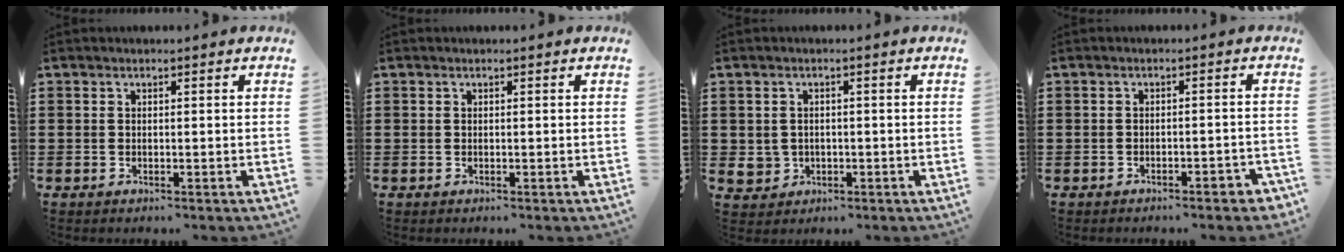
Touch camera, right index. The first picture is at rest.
{"total": 0.0}
{"total": 2.2, "force": [-0.1, 2.1, 0.6], "torque": [-0.023, 0.006, -0.004]}
{"total": 1.9, "force": [-1.7, 0.3, 0.8], "torque": [-0.017, 0.001, -0.033]}